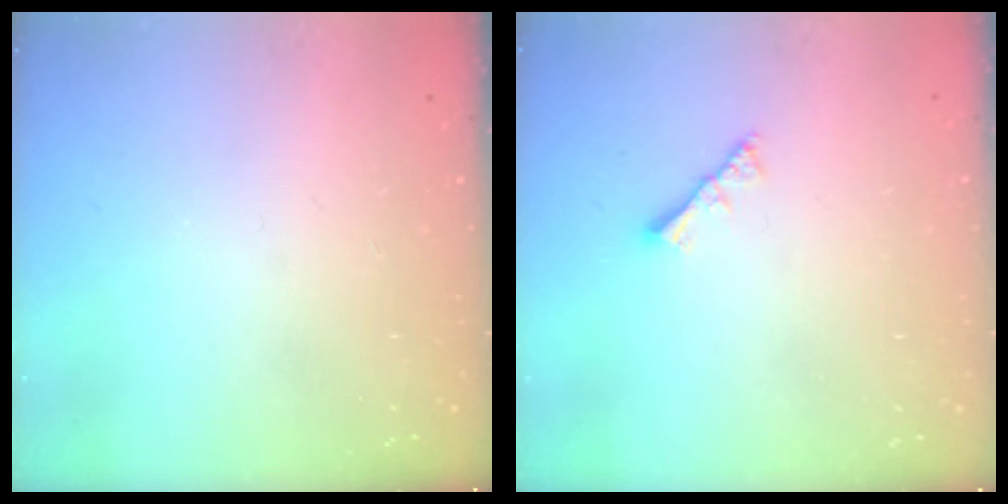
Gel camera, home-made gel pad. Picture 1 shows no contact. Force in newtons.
{"total": 2.8, "press": 2.8, "slide": 0.6}